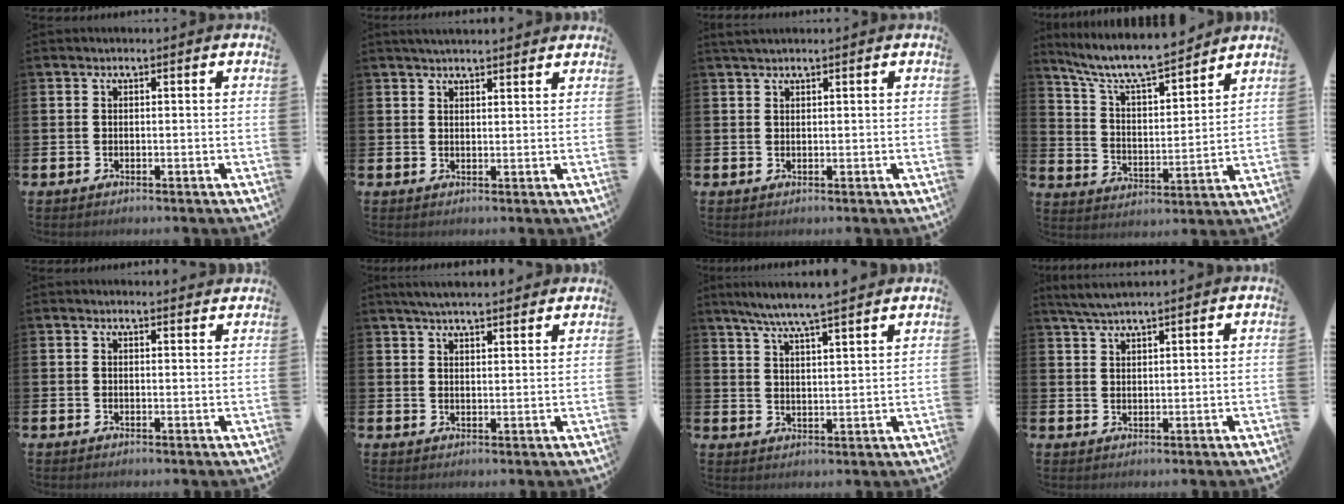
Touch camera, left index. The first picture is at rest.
{"total": 2.8, "force": [2.8, 0.4, 0.6], "torque": [-0.016, -0.008, 0.051]}
{"total": 1.5, "force": [1.3, 0.3, 0.6], "torque": [-0.008, 0.001, 0.023]}
{"total": 8.5, "force": [7.9, 1.1, 2.8], "torque": [-0.091, -0.056, 0.138]}
{"total": 1.2, "force": [1.2, 0.2, 0.0], "torque": [0.010, -0.007, 0.020]}
{"total": 4.4, "force": [4.3, 0.4, 1.1], "torque": [-0.030, -0.014, 0.079]}
{"total": 6.6, "force": [6.3, -0.3, 2.2], "torque": [-0.066, -0.025, 0.112]}
{"total": 3.3, "force": [3.1, 0.1, 1.1], "torque": [-0.032, -0.005, 0.057]}